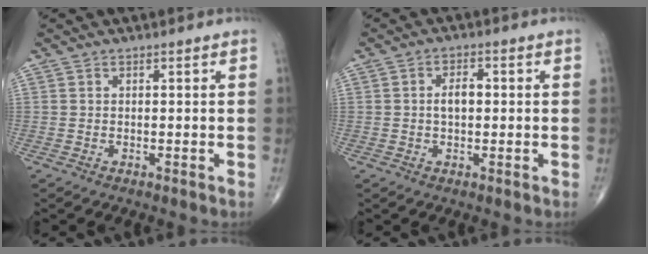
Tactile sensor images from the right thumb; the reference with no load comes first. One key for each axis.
{"total": 3.7, "fx": 0.1, "fy": 2.1, "fz": 3.0, "tx": -0.052, "ty": 0.009, "tz": -0.001}